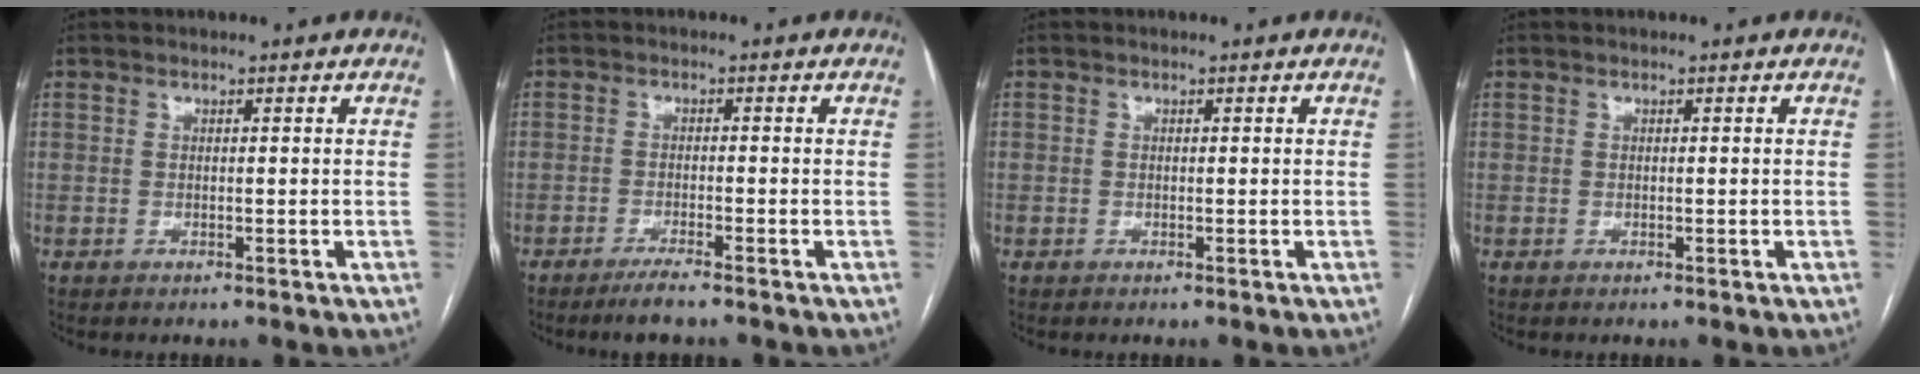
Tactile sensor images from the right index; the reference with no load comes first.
{"total": 3.2, "force": [-2.6, -0.2, 1.9], "torque": [-0.039, -0.006, -0.050]}
{"total": 0.6, "force": [-0.2, 0.6, 0.0], "torque": [0.004, 0.006, -0.007]}
{"total": 0.0}